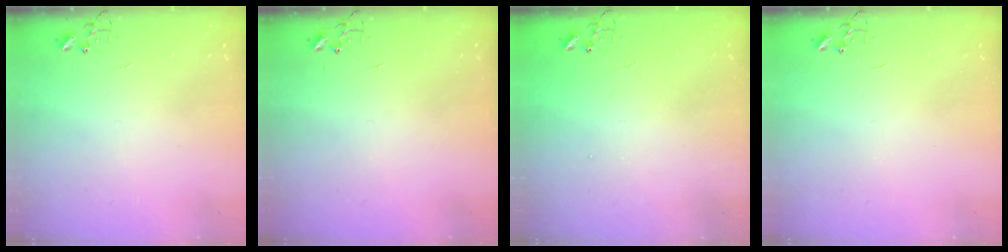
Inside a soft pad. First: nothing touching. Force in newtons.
{"total": 0.0}
{"total": 1.1, "press": 1.1, "slide": 0.1}
{"total": 0.0}